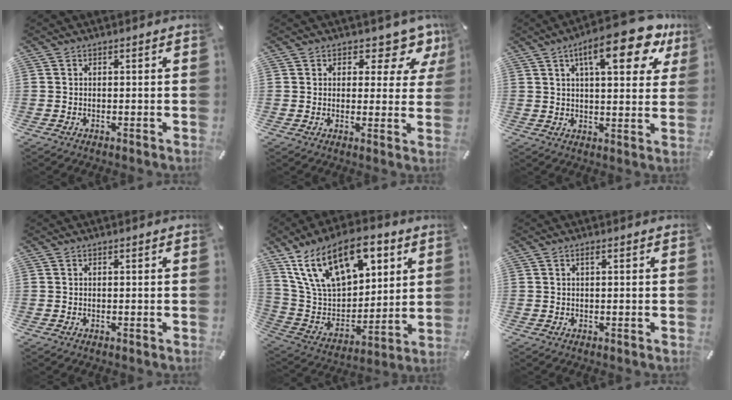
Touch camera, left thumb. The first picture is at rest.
{"total": 8.2, "force": [5.5, 4.3, 4.3], "torque": [-0.040, -0.044, 0.088]}
{"total": 17.8, "force": [9.0, 5.6, 14.3], "torque": [-0.214, -0.030, 0.136]}
{"total": 0.0}
{"total": 21.6, "force": [11.4, 12.6, 13.3], "torque": [-0.268, -0.046, 0.202]}
{"total": 1.2, "force": [0.3, 0.2, 1.1], "torque": [-0.022, 0.002, 0.005]}